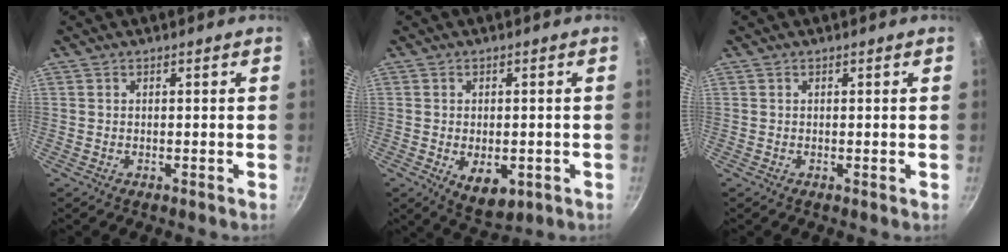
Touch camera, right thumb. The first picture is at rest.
{"total": 7.0, "force": [-1.8, 4.2, 5.3], "torque": [-0.063, -0.006, -0.013]}
{"total": 0.0}